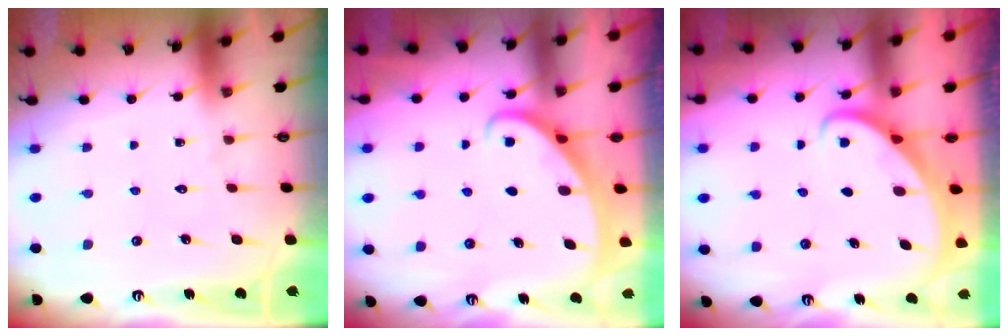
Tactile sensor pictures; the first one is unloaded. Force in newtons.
{"total": 2.2, "press": 2.2, "slide": 0.2}
{"total": 2.6, "press": 2.6, "slide": 0.3}